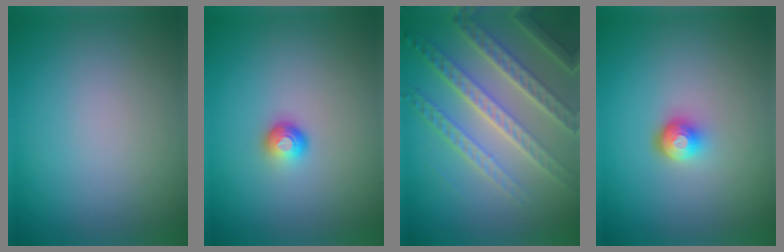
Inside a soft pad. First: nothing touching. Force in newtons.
{"total": 1.6, "press": 1.1, "slide": 1.1}
{"total": 7.2, "press": 5.5, "slide": 4.7}
{"total": 2.3, "press": 1.5, "slide": 1.7}